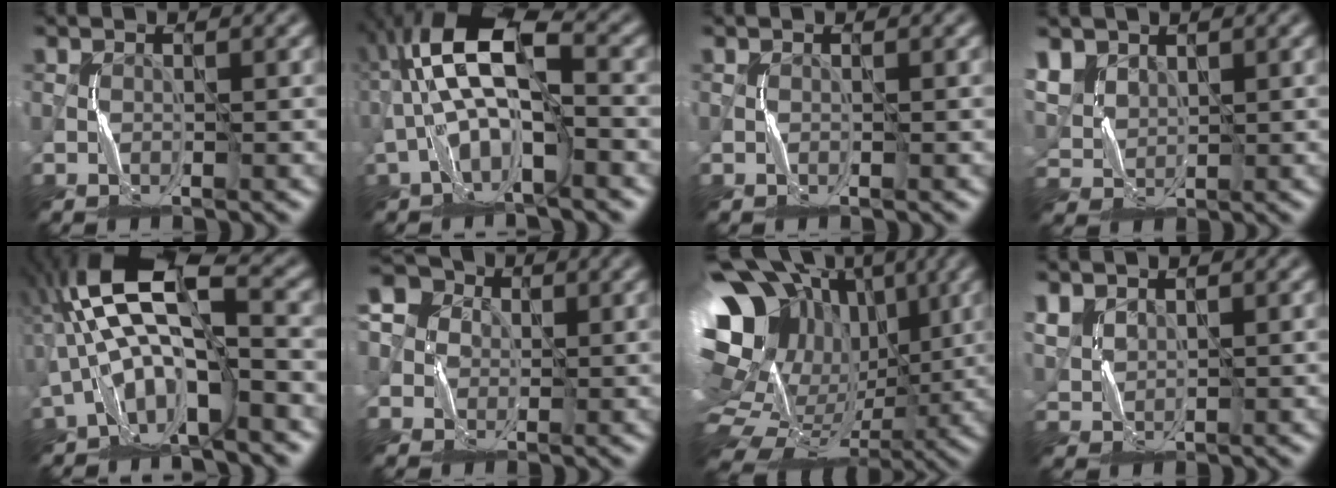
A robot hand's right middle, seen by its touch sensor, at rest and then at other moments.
{"total": 8.1, "force": [-0.8, 3.1, 7.5], "torque": [-0.137, 0.030, -0.020]}
{"total": 0.0}
{"total": 3.2, "force": [2.4, 2.1, 0.6], "torque": [-0.023, 0.002, 0.056]}
{"total": 11.5, "force": [-1.4, 4.3, 10.6], "torque": [-0.195, 0.029, -0.025]}
{"total": 4.8, "force": [0.2, 4.4, 1.7], "torque": [-0.035, 0.020, -0.014]}
{"total": 17.4, "force": [4.9, 13.2, 10.2], "torque": [-0.197, 0.013, 0.118]}
{"total": 2.1, "force": [1.9, 1.0, 0.0], "torque": [-0.005, 0.000, 0.048]}